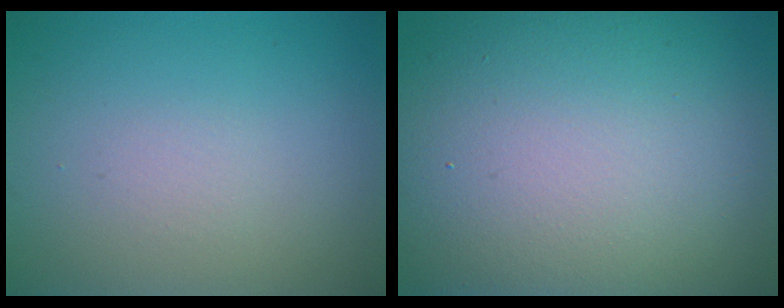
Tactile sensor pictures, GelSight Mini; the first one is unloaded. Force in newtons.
{"total": 18.3, "press": 18.3, "slide": 0.7}